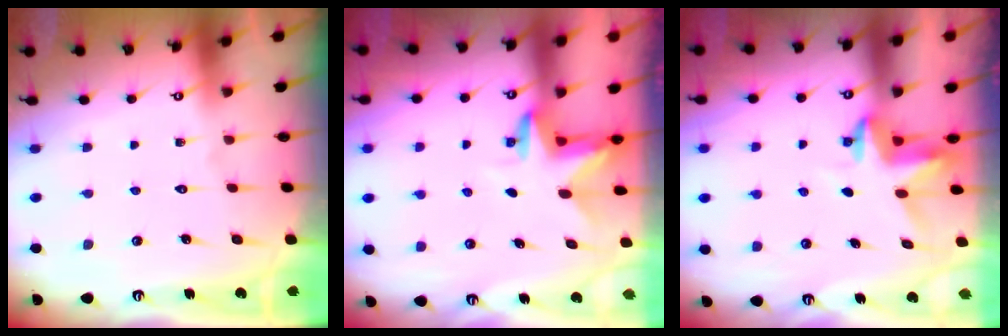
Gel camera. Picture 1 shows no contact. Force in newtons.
{"total": 3.4, "press": 3.4, "slide": 0.2}
{"total": 3.7, "press": 3.7, "slide": 0.3}